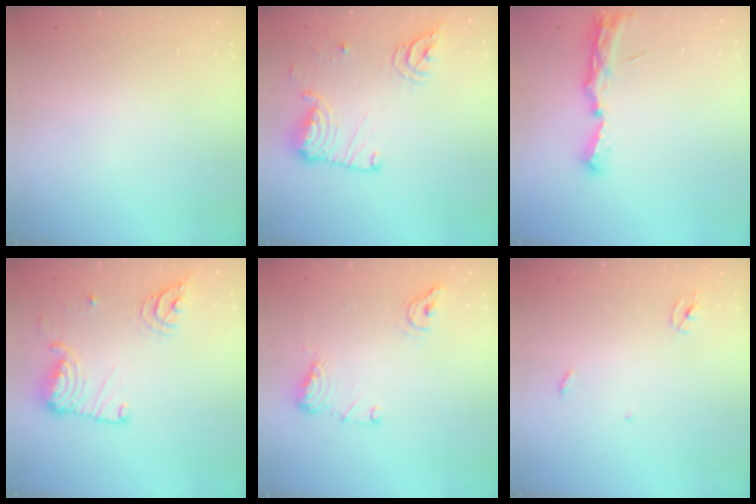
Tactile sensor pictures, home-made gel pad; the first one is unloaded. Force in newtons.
{"total": 15.4, "press": 15.3, "slide": 1.5}
{"total": 8.0, "press": 8.0, "slide": 0.7}
{"total": 15.4, "press": 15.3, "slide": 1.5}
{"total": 8.9, "press": 8.7, "slide": 1.7}
{"total": 2.3, "press": 2.3, "slide": 0.1}